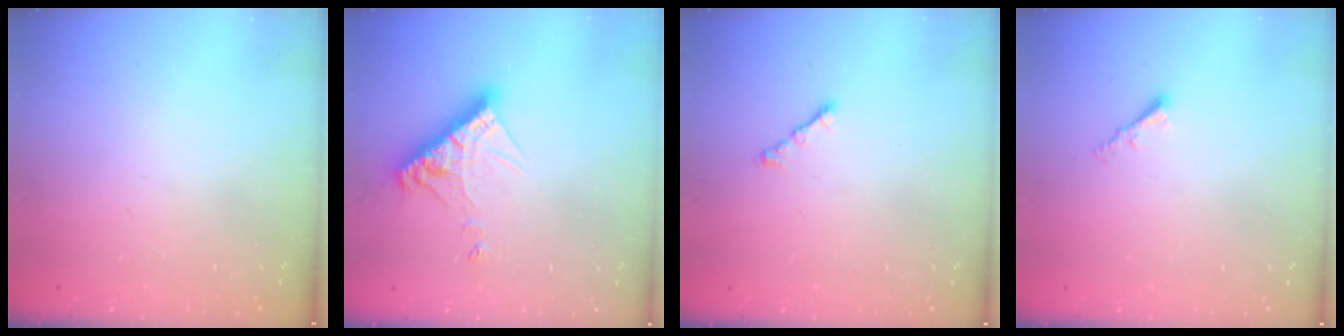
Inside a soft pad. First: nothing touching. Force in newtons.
{"total": 11.3, "press": 11.2, "slide": 1.0}
{"total": 2.3, "press": 2.2, "slide": 0.7}
{"total": 2.2, "press": 2.2, "slide": 0.4}